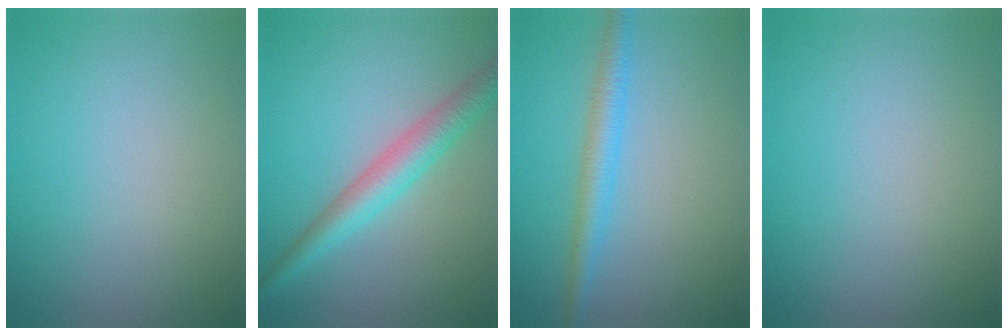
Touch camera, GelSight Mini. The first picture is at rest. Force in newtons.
{"total": 3.9, "press": 3.9, "slide": 0.1}
{"total": 2.7, "press": 2.7, "slide": 0.0}
{"total": 0.0}